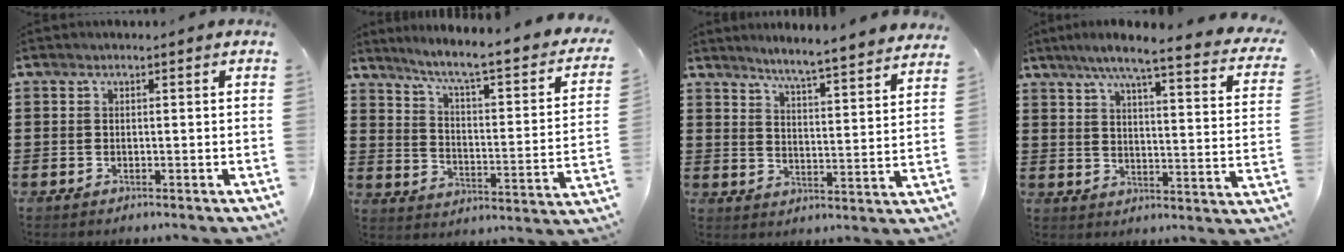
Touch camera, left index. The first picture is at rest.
{"total": 5.6, "force": [3.8, -0.1, 4.1], "torque": [-0.096, -0.039, 0.052]}
{"total": 4.6, "force": [4.3, -1.2, 0.9], "torque": [-0.039, -0.041, 0.069]}
{"total": 6.4, "force": [4.9, -0.3, 4.1], "torque": [-0.093, -0.039, 0.074]}